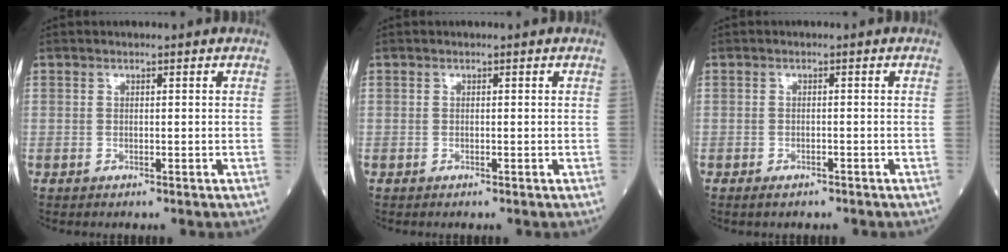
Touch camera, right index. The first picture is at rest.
{"total": 0.0}
{"total": 2.7, "force": [-2.0, 1.3, 1.3], "torque": [-0.031, -0.005, -0.023]}